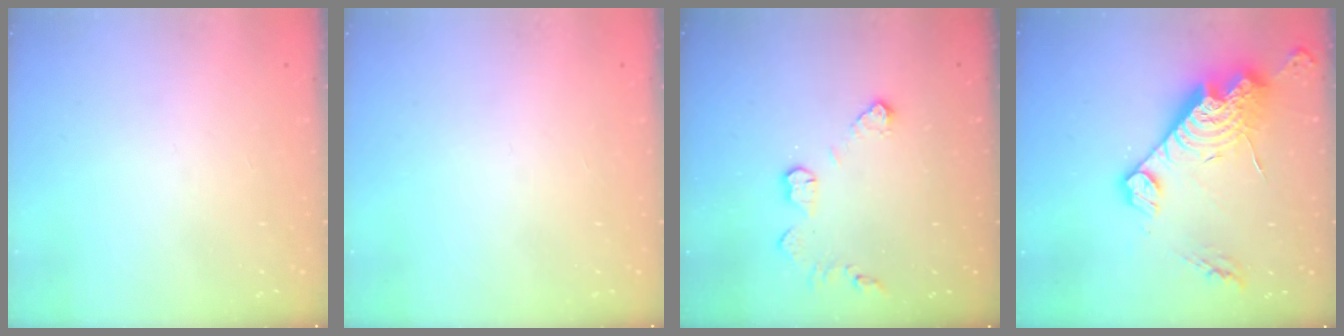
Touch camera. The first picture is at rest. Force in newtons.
{"total": 0.0}
{"total": 7.6, "press": 7.5, "slide": 0.5}
{"total": 19.8, "press": 19.7, "slide": 1.8}